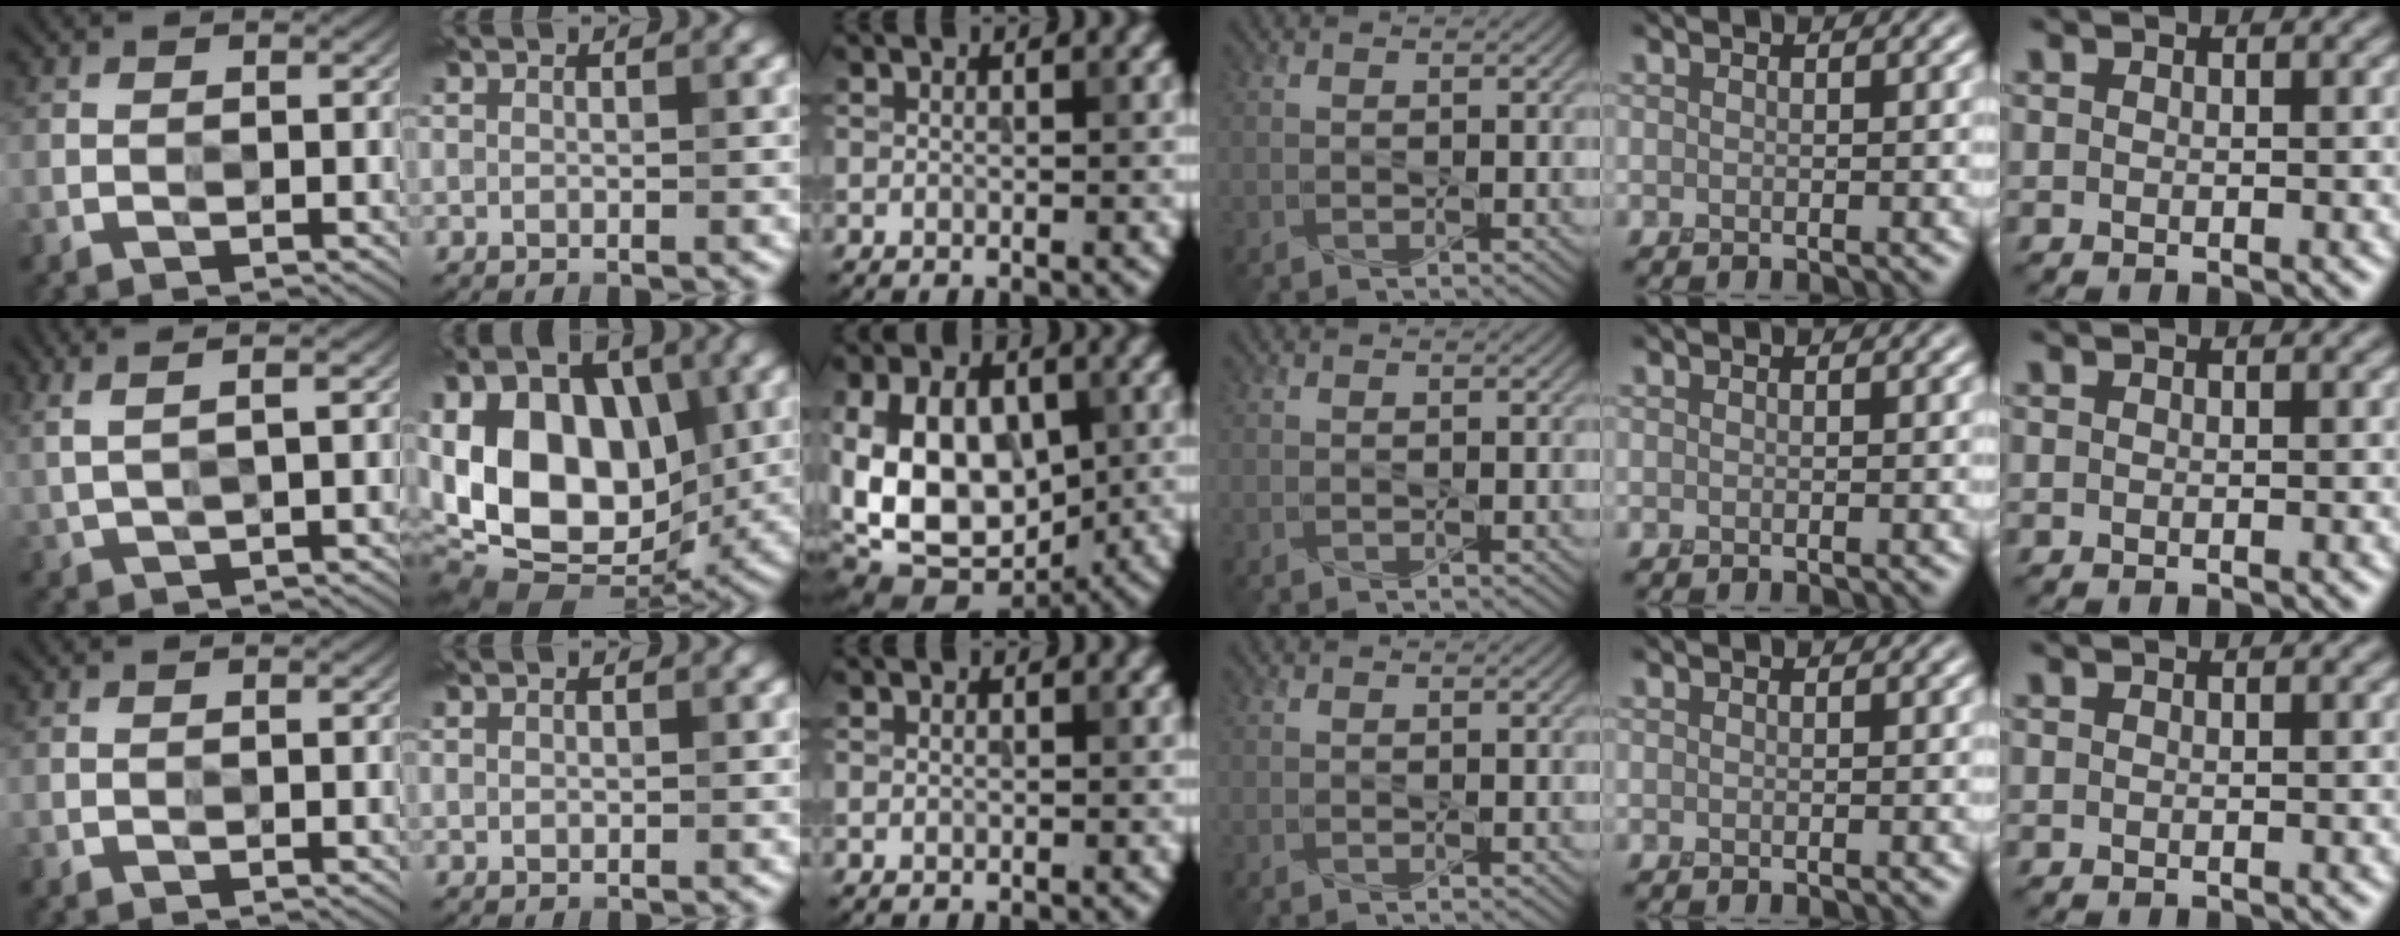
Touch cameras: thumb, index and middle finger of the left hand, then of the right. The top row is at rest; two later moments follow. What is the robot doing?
{"motion": "press", "object": "memory foam"}